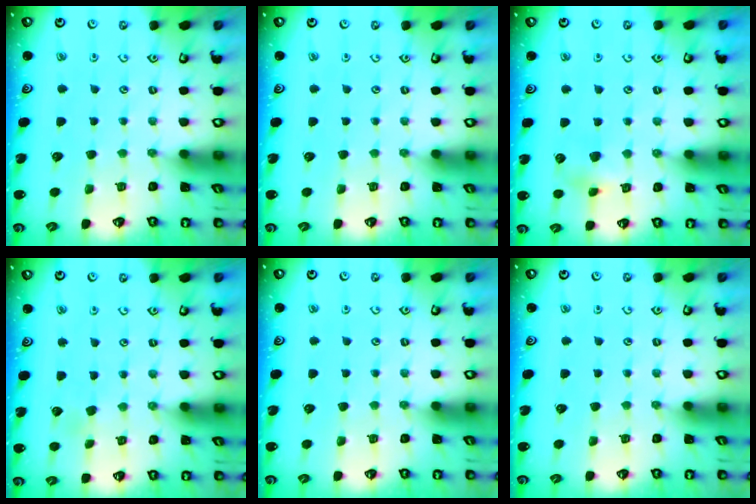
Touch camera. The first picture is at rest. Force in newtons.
{"total": 0.0}
{"total": 5.1, "press": 5.1, "slide": 0.5}
{"total": 2.8, "press": 2.8, "slide": 0.3}
{"total": 0.0}
{"total": 0.0}